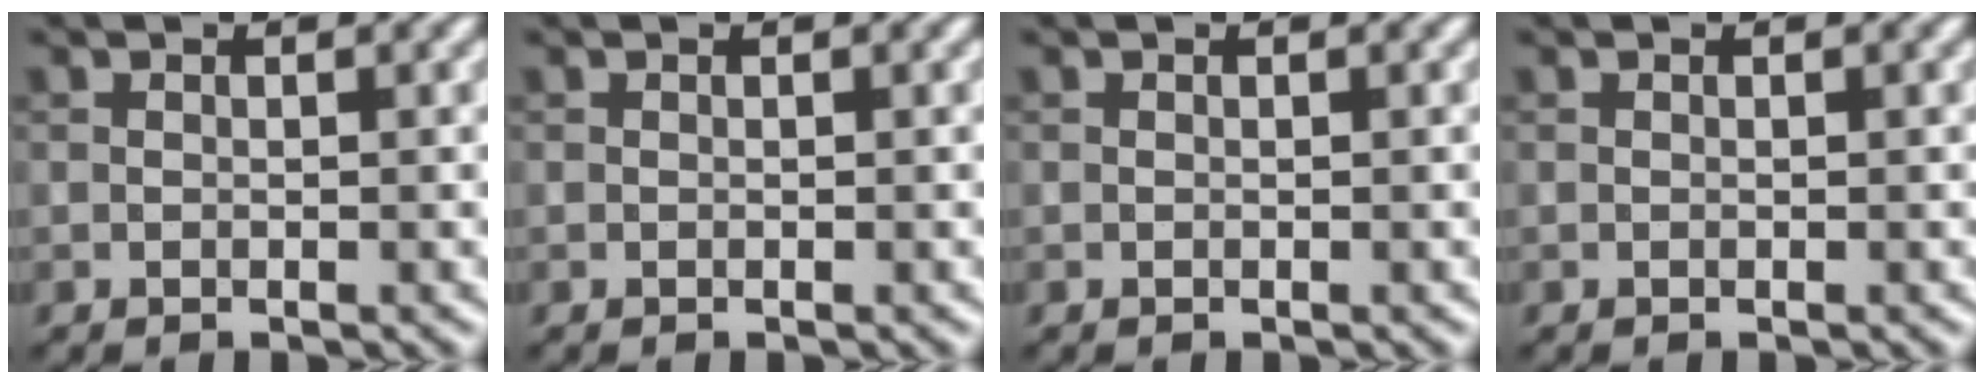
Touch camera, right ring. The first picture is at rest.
{"total": 0.0}
{"total": 0.0}
{"total": 0.0}